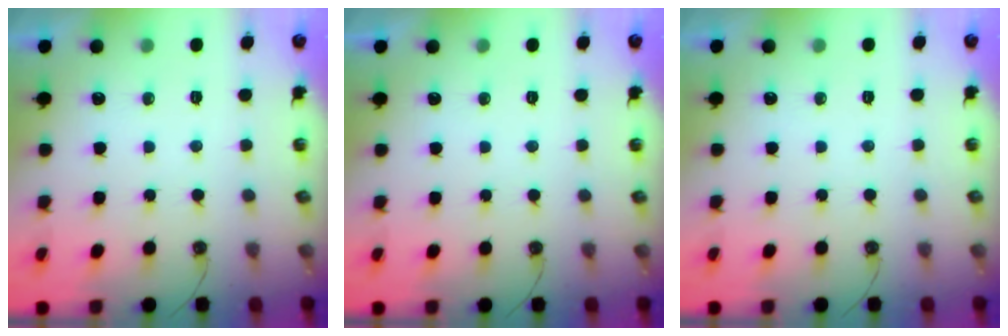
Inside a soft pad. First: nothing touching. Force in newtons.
{"total": 0.0}
{"total": 0.0}